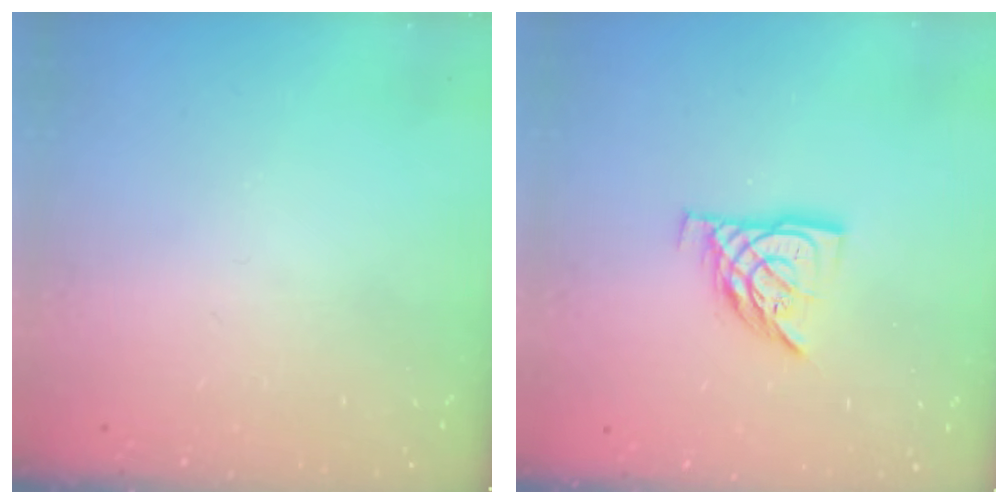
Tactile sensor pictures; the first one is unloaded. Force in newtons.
{"total": 10.7, "press": 10.6, "slide": 1.0}